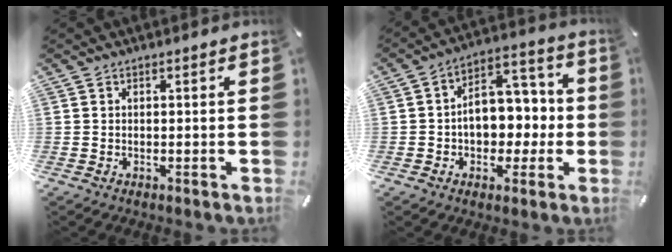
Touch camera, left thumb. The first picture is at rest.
{"total": 11.1, "force": [-0.9, 8.8, 6.7], "torque": [-0.077, 0.004, -0.013]}